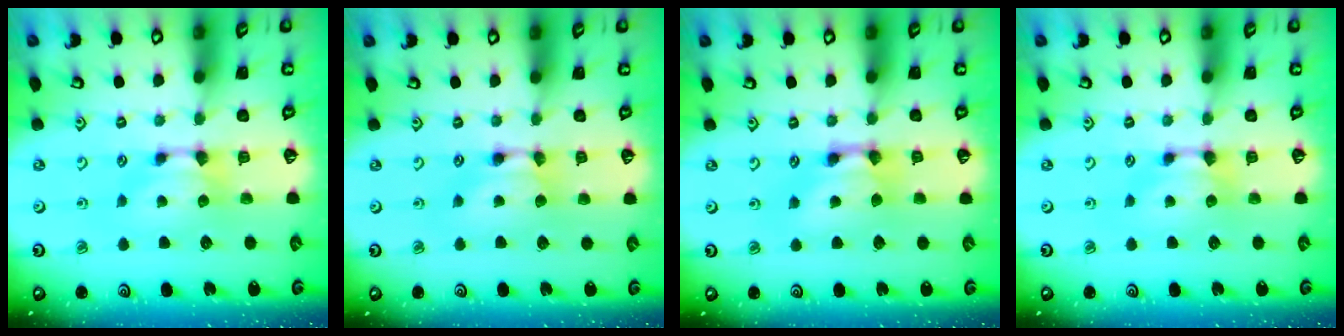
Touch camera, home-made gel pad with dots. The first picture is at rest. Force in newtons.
{"total": 1.5, "press": 1.5, "slide": 0.2}
{"total": 2.5, "press": 2.5, "slide": 0.2}
{"total": 0.0}